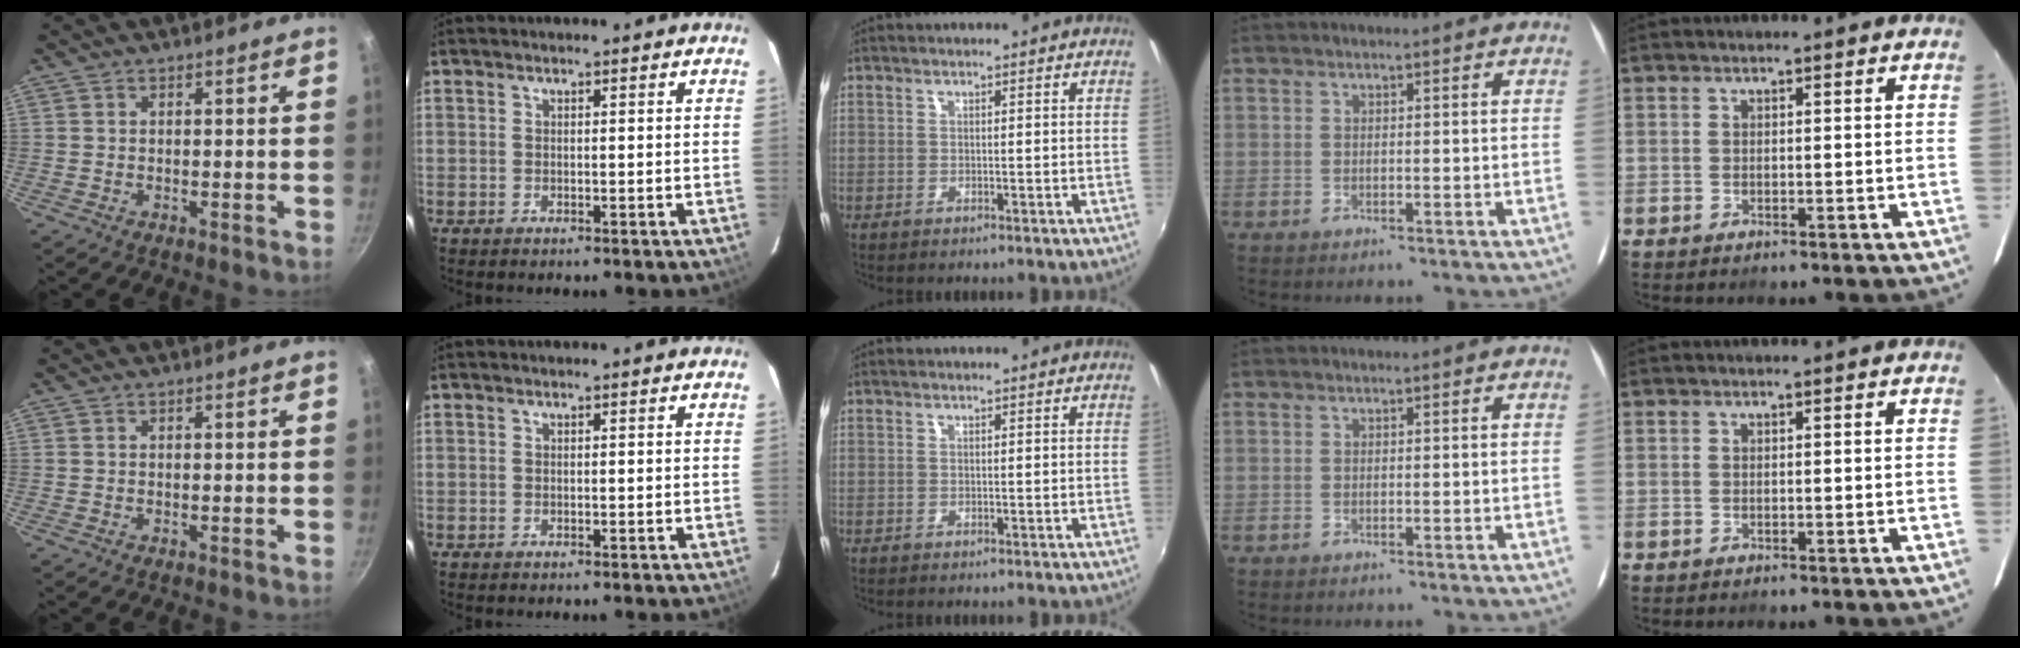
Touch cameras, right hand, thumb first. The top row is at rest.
{}